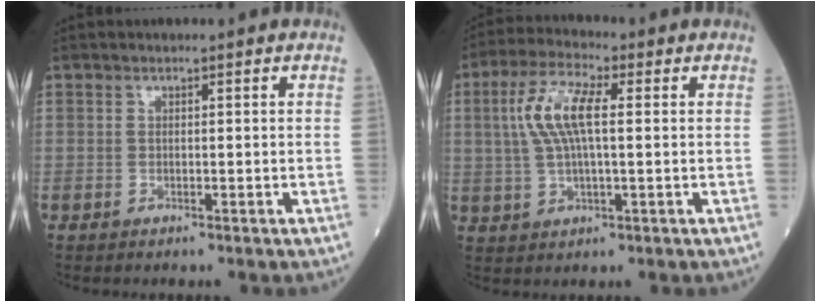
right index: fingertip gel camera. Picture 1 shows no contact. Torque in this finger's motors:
{"motor_torque": [0.41, -0.05, 0.25, 0.14]}